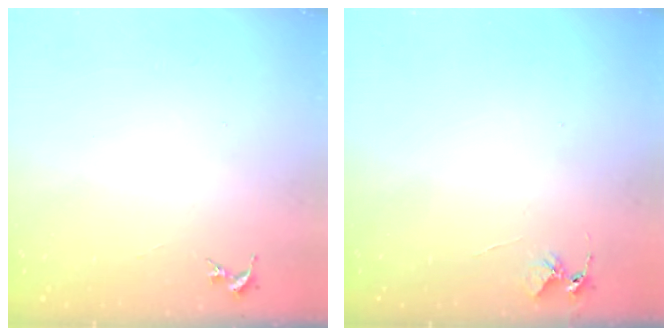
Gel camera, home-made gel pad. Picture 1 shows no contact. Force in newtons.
{"total": 4.9, "press": 4.9, "slide": 0.3}